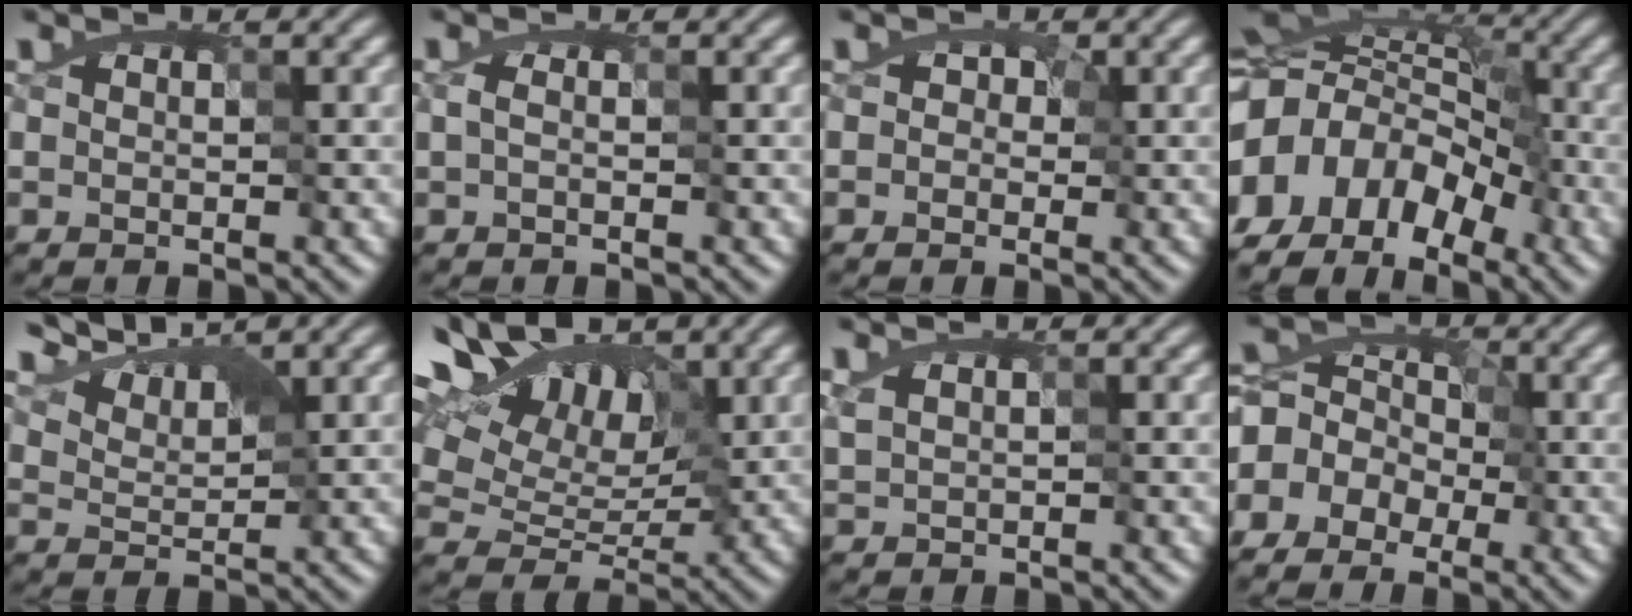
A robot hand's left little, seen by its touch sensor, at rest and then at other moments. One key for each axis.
{"total": 0.9, "fx": -0.2, "fy": 0.4, "fz": 0.7, "tx": -0.016, "ty": -0.001, "tz": -0.001}
{"total": 2.4, "fx": -0.1, "fy": 2.2, "fz": 1.0, "tx": -0.015, "ty": 0.014, "tz": -0.009}
{"total": 13.3, "fx": -7.5, "fy": 9.2, "fz": 6.0, "tx": -0.115, "ty": 0.002, "tz": -0.140}
{"total": 4.4, "fx": 3.8, "fy": 1.2, "fz": 1.9, "tx": -0.057, "ty": 0.013, "tz": 0.055}
{"total": 9.7, "fx": 4.8, "fy": 6.1, "fz": 5.8, "tx": -0.136, "ty": 0.031, "tz": 0.077}
{"total": 0.8, "fx": 0.4, "fy": 0.5, "fz": 0.5, "tx": -0.018, "ty": 0.002, "tz": 0.013}
{"total": 5.8, "fx": -2.2, "fy": 5.2, "fz": 1.2, "tx": -0.033, "ty": 0.028, "tz": -0.082}